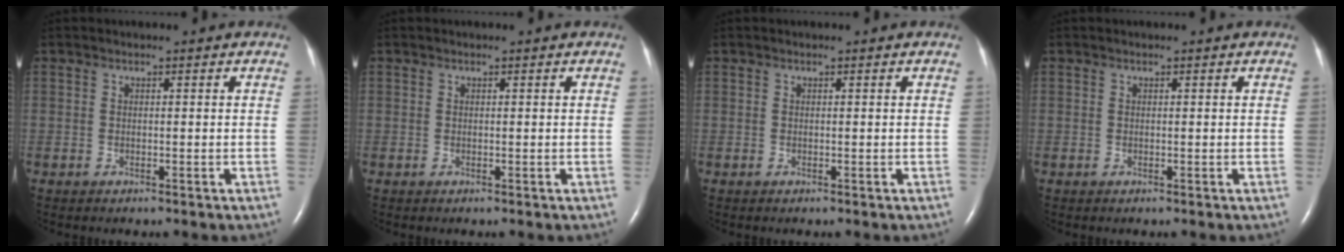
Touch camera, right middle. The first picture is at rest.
{"total": 0.0}
{"total": 0.0}
{"total": 0.0}